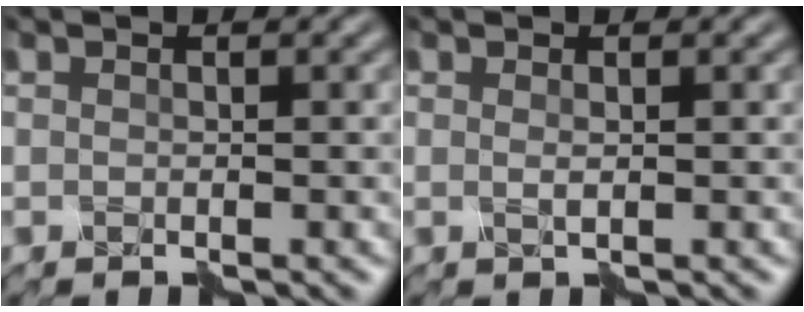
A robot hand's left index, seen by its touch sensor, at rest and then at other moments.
{"total": 0.7, "force": [0.0, 0.0, 0.7], "torque": [-0.013, -0.001, 0.001]}